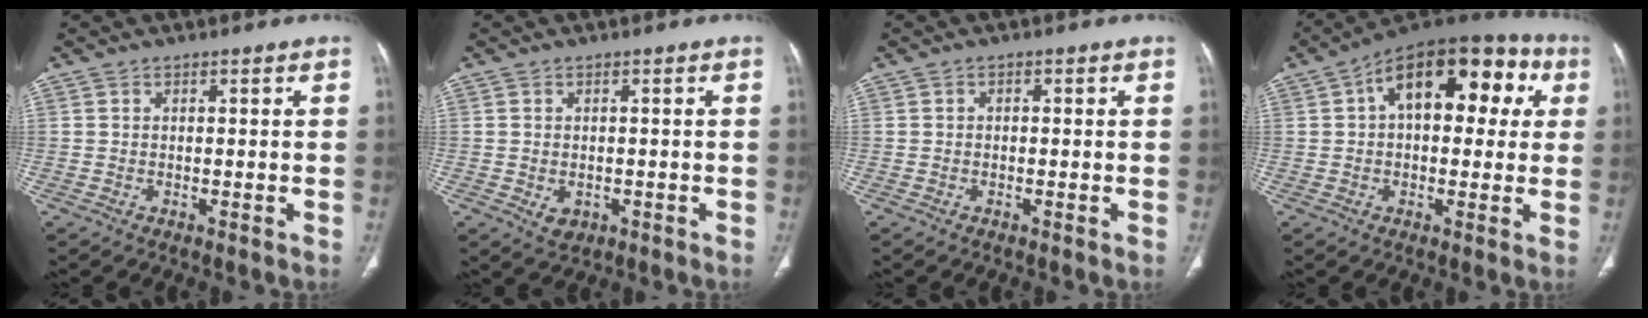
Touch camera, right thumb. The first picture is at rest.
{"total": 3.0, "force": [-0.9, 2.2, 1.8], "torque": [-0.022, 0.003, -0.004]}
{"total": 0.8, "force": [0.0, 0.6, 0.5], "torque": [-0.004, 0.002, -0.004]}
{"total": 19.7, "force": [5.3, 10.8, 15.6], "torque": [-0.177, 0.041, 0.067]}